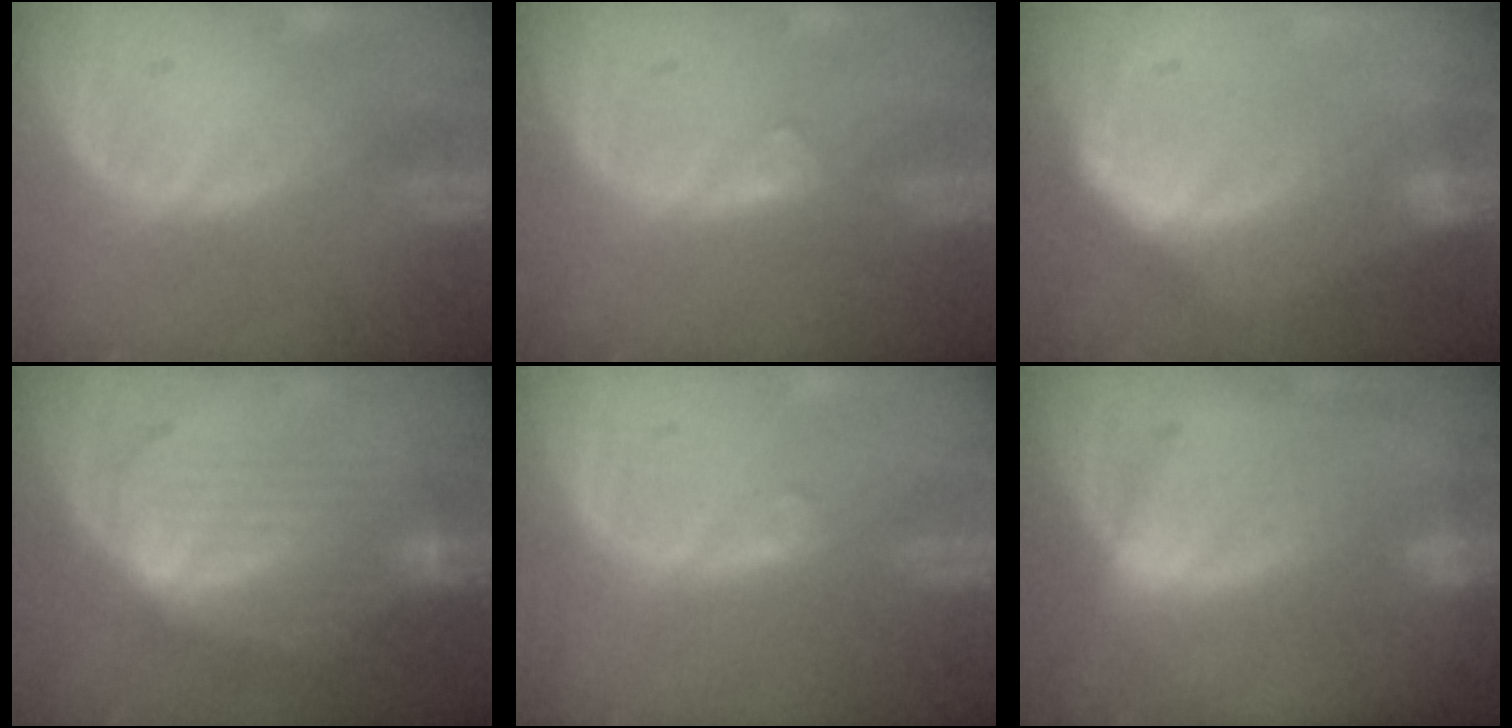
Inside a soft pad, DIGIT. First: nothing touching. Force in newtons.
{"total": 1.1, "press": 1.0, "slide": 0.2}
{"total": 7.5, "press": 6.3, "slide": 4.0}
{"total": 7.2, "press": 7.1, "slide": 1.0}
{"total": 1.1, "press": 0.8, "slide": 0.7}
{"total": 6.8, "press": 6.8, "slide": 0.0}